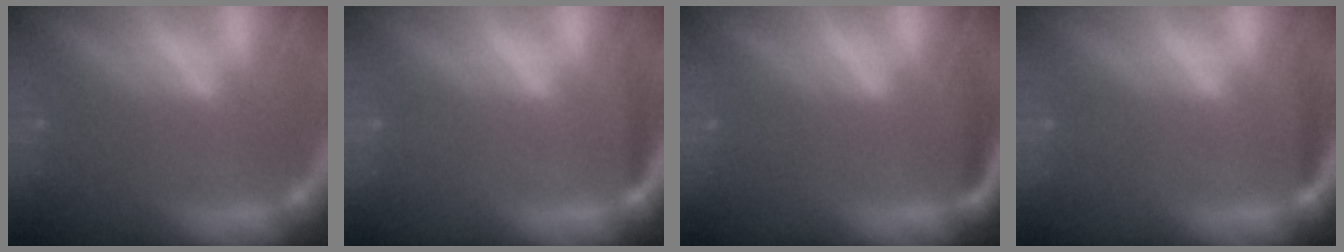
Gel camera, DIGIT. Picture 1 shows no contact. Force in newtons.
{"total": 1.4}
{"total": 2.5}
{"total": 1.4}